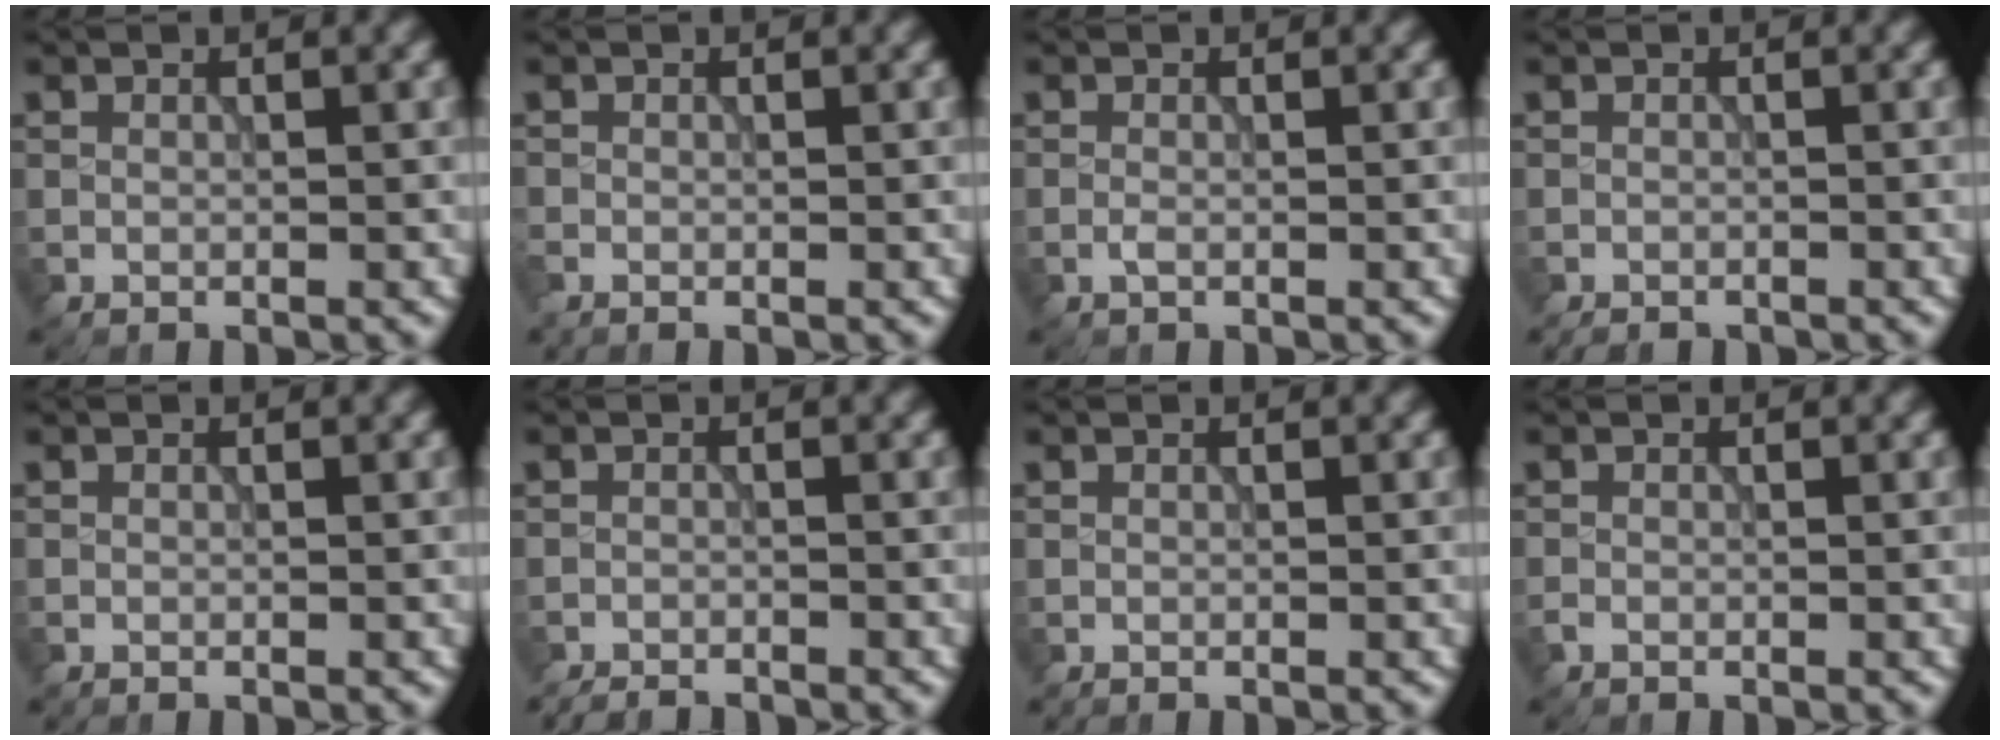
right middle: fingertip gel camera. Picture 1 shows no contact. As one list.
[{"total": 0.8, "force": [-0.7, 0.3, 0.2], "torque": [-0.006, -0.004, -0.016]}, {"total": 0.7, "force": [-0.3, 0.2, 0.5], "torque": [-0.015, -0.002, -0.008]}, {"total": 1.3, "force": [-1.2, 0.4, 0.2], "torque": [0.000, -0.005, -0.021]}, {"total": 0.0}, {"total": 2.2, "force": [-2.2, 0.3, 0.5], "torque": [-0.006, -0.006, -0.040]}, {"total": 0.0}, {"total": 0.5, "force": [-0.4, 0.3, 0.2], "torque": [-0.004, -0.003, -0.009]}]